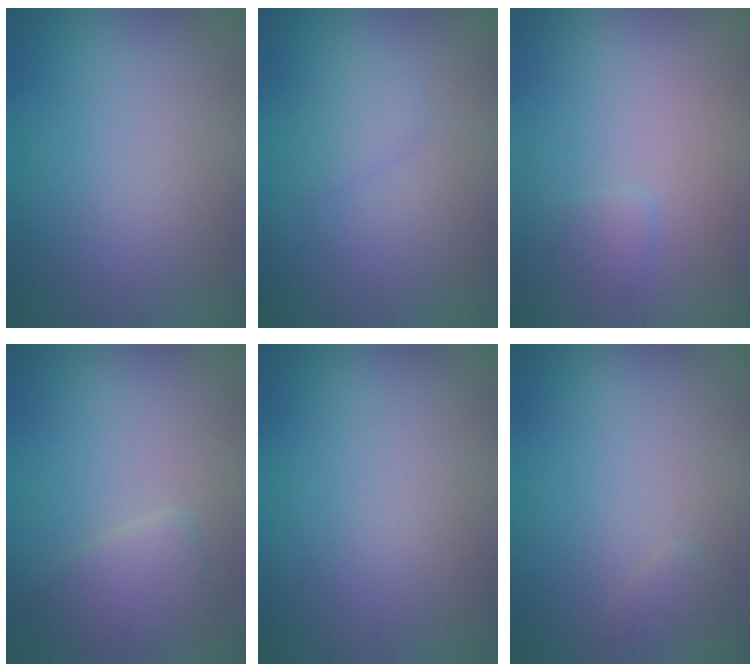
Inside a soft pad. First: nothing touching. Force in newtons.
{"total": 1.2, "press": 1.1, "slide": 0.1}
{"total": 0.9, "press": 0.9, "slide": 0.1}
{"total": 2.5, "press": 2.5, "slide": 0.2}
{"total": 0.0}
{"total": 0.8, "press": 0.8, "slide": 0.1}